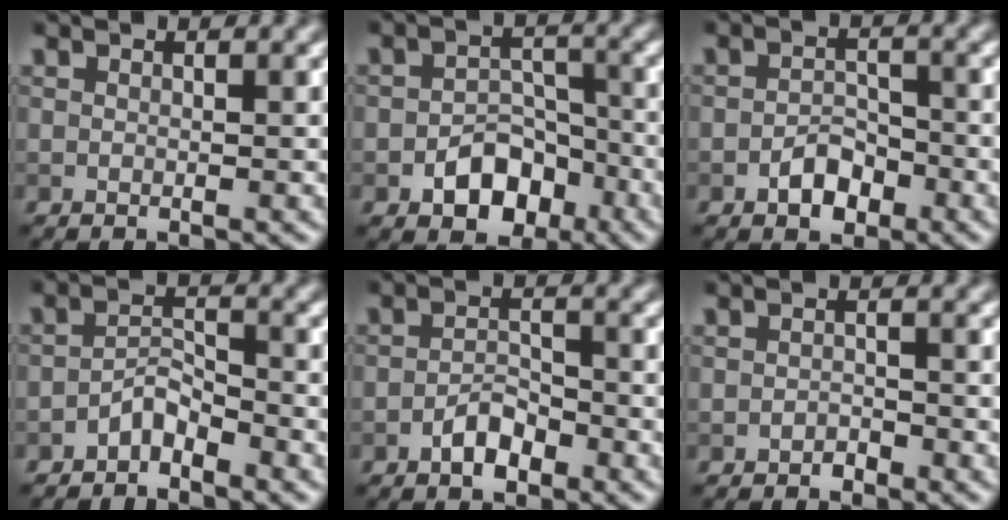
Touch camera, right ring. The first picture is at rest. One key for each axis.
{"total": 4.9, "fx": -2.4, "fy": 3.3, "fz": 2.6, "tx": -0.030, "ty": -0.001, "tz": -0.039}
{"total": 2.7, "fx": -1.5, "fy": 1.7, "fz": 1.5, "tx": -0.021, "ty": 0.007, "tz": -0.027}
{"total": 2.1, "fx": -1.7, "fy": 0.8, "fz": 1.0, "tx": -0.018, "ty": 0.010, "tz": -0.035}
{"total": 2.6, "fx": -1.6, "fy": 1.2, "fz": 1.5, "tx": -0.023, "ty": 0.009, "tz": -0.030}
{"total": 0.9, "fx": -0.7, "fy": 0.5, "fz": 0.3, "tx": -0.002, "ty": 0.002, "tz": -0.013}